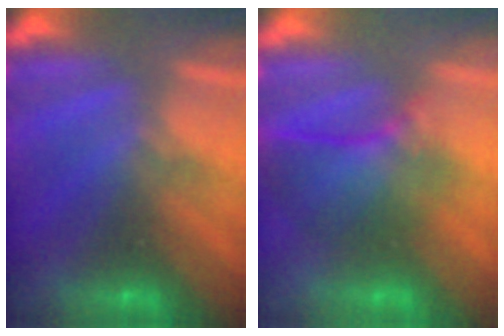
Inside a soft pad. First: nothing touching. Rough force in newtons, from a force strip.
{"total": 3.8}